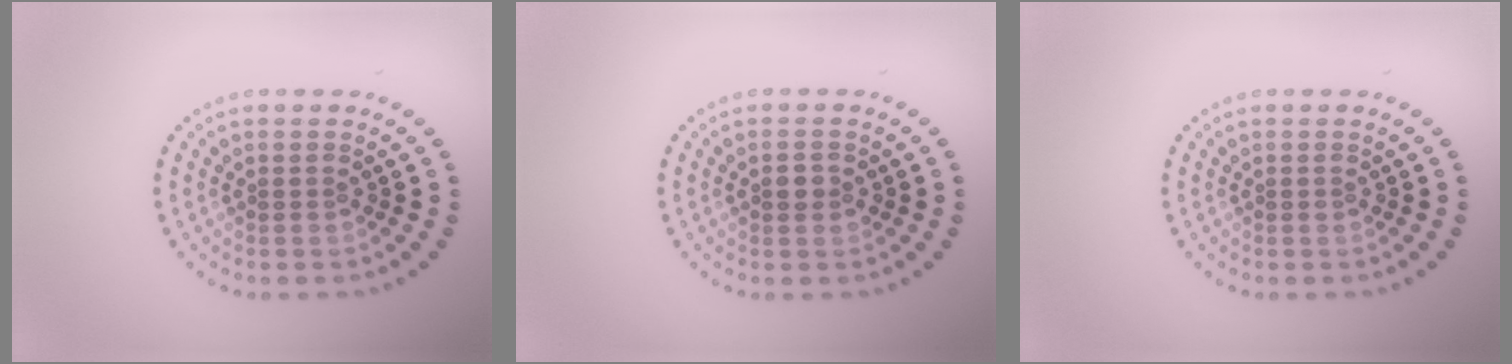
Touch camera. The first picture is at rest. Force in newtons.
{"total": 1.2, "press": 1.2, "slide": 0.1}
{"total": 0.0}